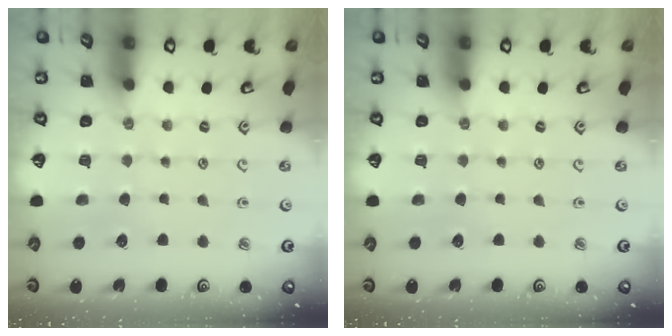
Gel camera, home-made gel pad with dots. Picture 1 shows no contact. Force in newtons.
{"total": 0.0}